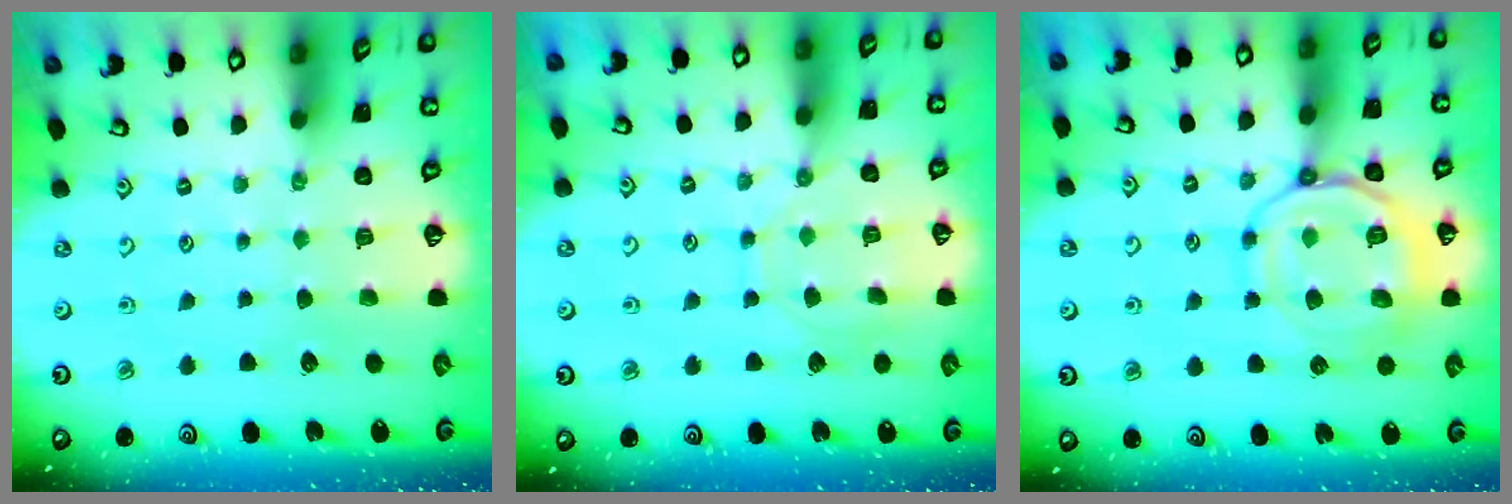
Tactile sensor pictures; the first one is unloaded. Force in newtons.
{"total": 9.4, "press": 9.4, "slide": 0.7}
{"total": 13.1, "press": 13.0, "slide": 1.2}